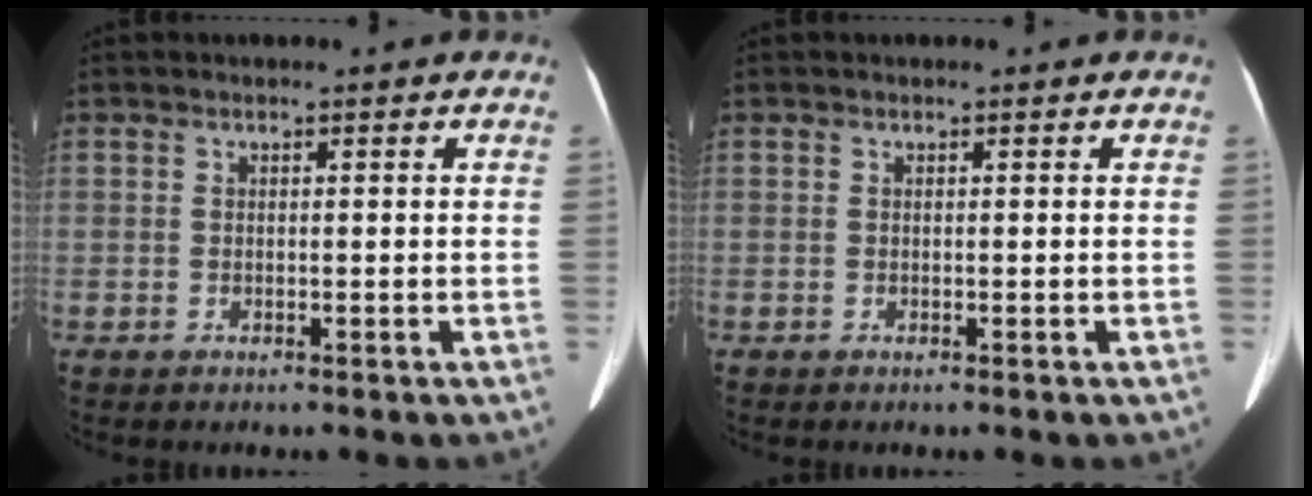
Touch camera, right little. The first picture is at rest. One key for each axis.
{"total": 0.0}